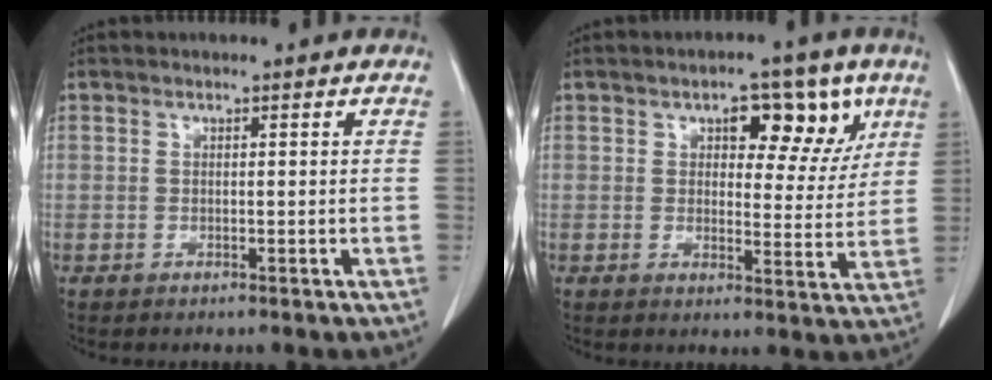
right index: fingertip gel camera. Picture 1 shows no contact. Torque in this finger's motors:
{"motor_torque": [0.21, 0.14, 0.22, 0.05]}